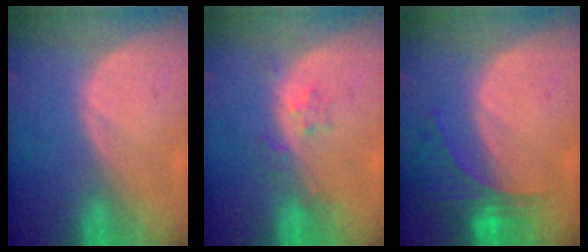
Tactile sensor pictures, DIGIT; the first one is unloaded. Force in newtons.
{"total": 2.6, "press": 2.6, "slide": 0.2}
{"total": 5.9, "press": 5.6, "slide": 1.9}